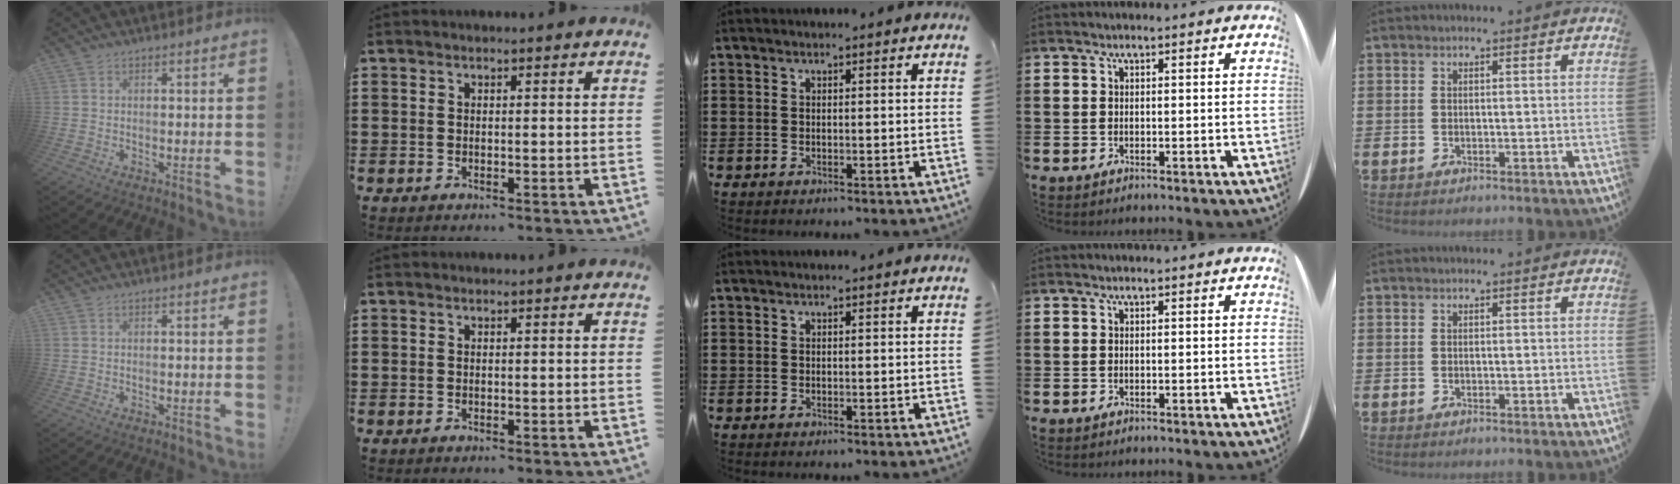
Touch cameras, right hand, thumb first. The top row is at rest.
{}